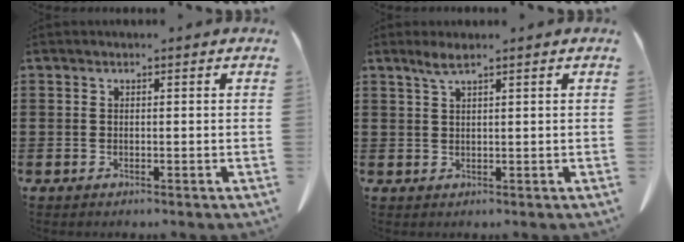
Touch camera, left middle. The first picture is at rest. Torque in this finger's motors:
{"motor_torque": [0.48, -0.22, 0.01, 0.03]}